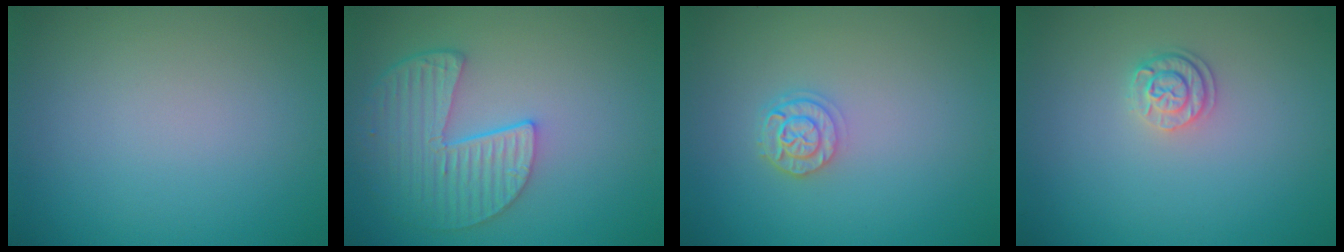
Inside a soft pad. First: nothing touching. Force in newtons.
{"total": 5.4, "press": 4.3, "slide": 3.1}
{"total": 2.4, "press": 2.0, "slide": 1.3}
{"total": 1.9, "press": 1.7, "slide": 0.9}